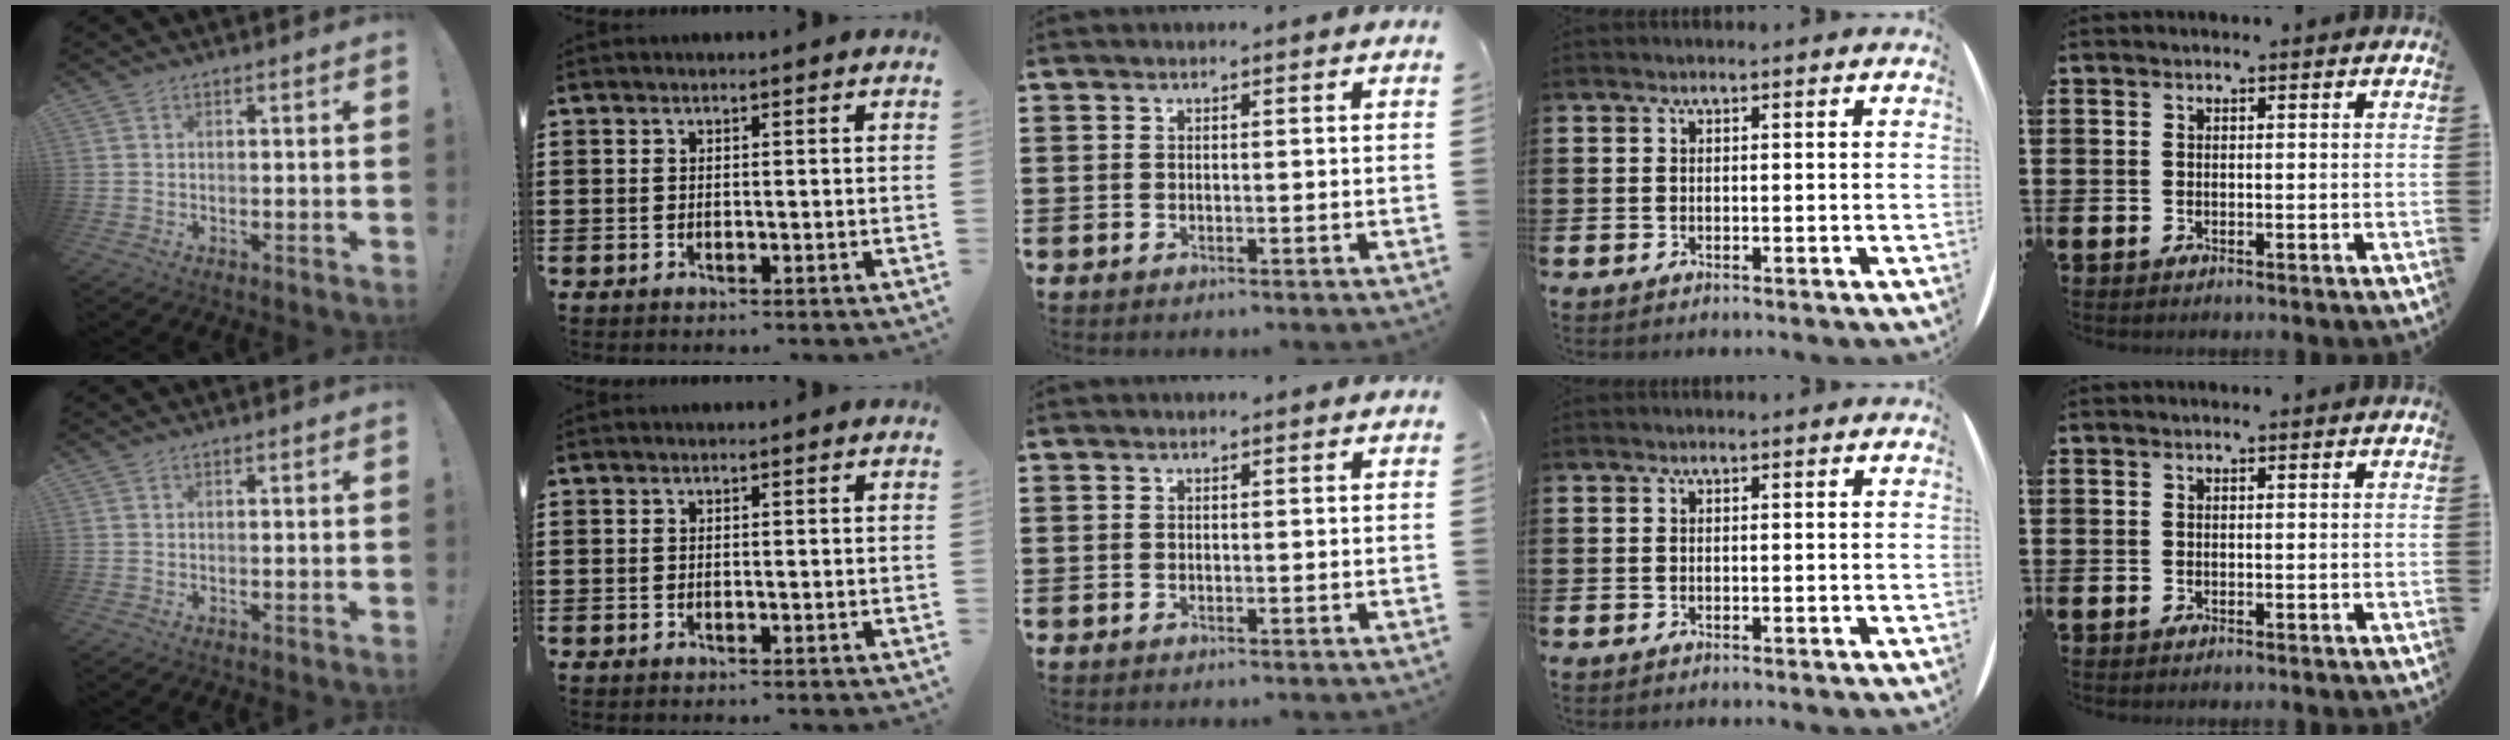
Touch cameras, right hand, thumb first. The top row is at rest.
{}